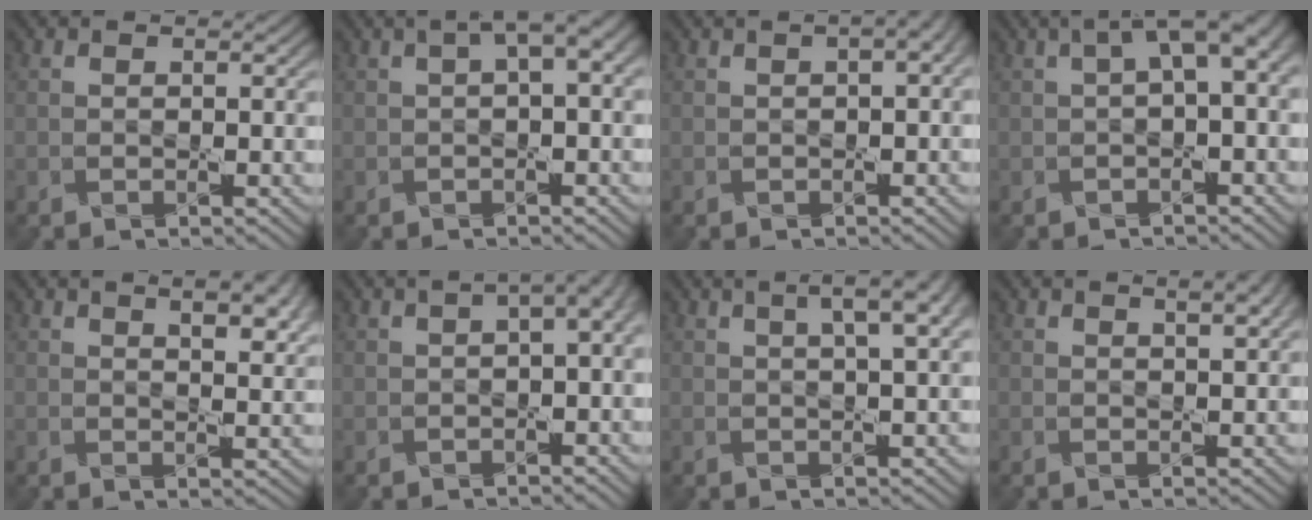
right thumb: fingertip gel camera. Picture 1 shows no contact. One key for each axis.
{"total": 3.6, "fx": 0.9, "fy": 0.8, "fz": 3.4, "tx": -0.049, "ty": 0.012, "tz": 0.013}
{"total": 4.1, "fx": 0.9, "fy": 1.7, "fz": 3.7, "tx": -0.044, "ty": 0.009, "tz": 0.009}
{"total": 4.9, "fx": 1.1, "fy": 1.4, "fz": 4.6, "tx": -0.064, "ty": 0.015, "tz": 0.015}
{"total": 5.9, "fx": 3.1, "fy": 2.0, "fz": 4.6, "tx": -0.064, "ty": 0.005, "tz": 0.046}
{"total": 4.3, "fx": 0.5, "fy": 1.4, "fz": 4.1, "tx": -0.054, "ty": 0.005, "tz": 0.010}
{"total": 5.6, "fx": 2.3, "fy": 1.2, "fz": 5.0, "tx": -0.064, "ty": 0.022, "tz": 0.028}
{"total": 2.8, "fx": 1.6, "fy": 0.6, "fz": 2.2, "tx": -0.028, "ty": 0.001, "tz": 0.019}